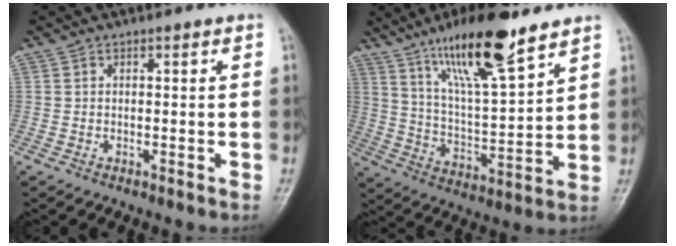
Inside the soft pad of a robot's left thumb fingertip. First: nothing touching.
{"total": 17.1, "force": [11.6, 3.6, 12.0], "torque": [-0.193, -0.062, 0.214]}